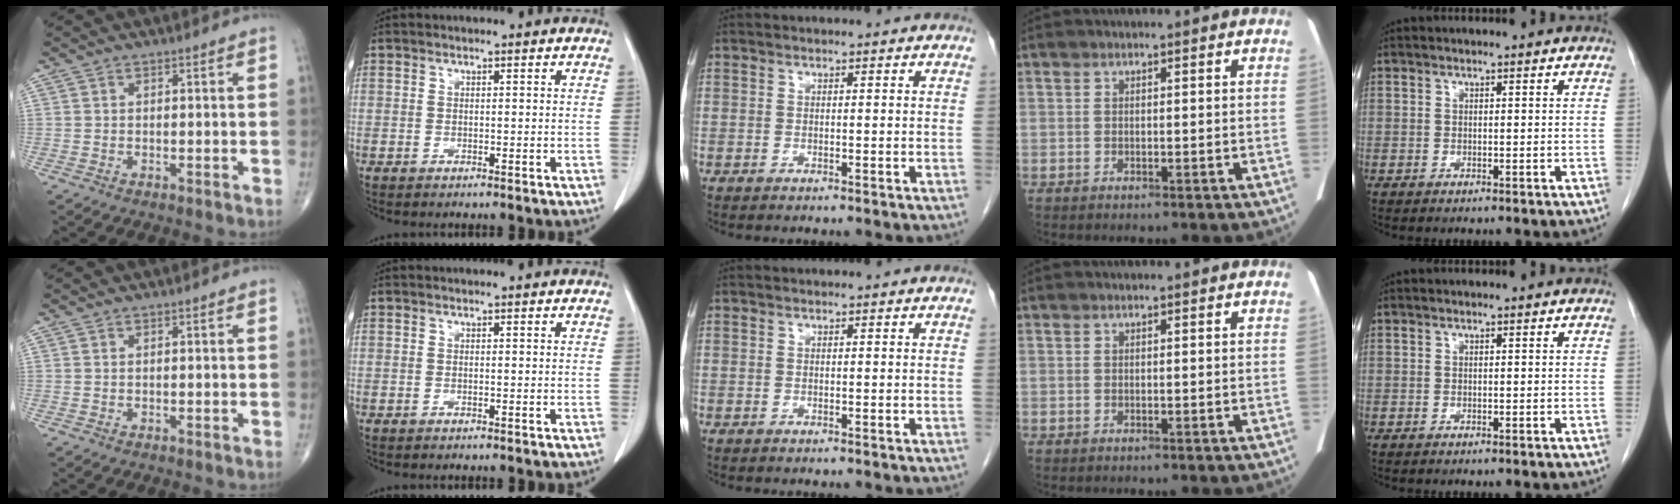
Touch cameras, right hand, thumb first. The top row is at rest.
{}